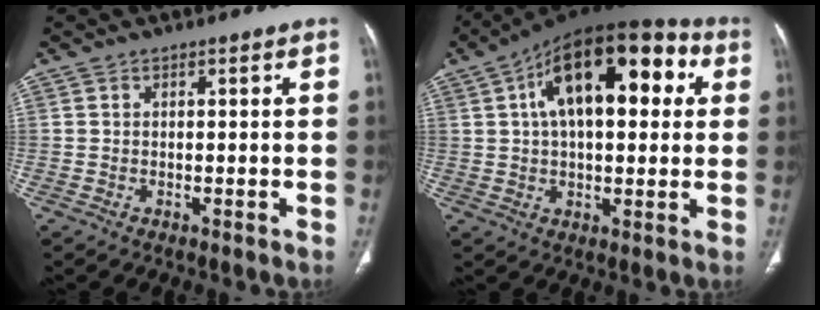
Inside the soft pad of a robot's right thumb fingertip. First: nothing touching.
{"total": 21.7, "force": [6.1, 10.7, 17.9], "torque": [-0.255, 0.032, 0.084]}